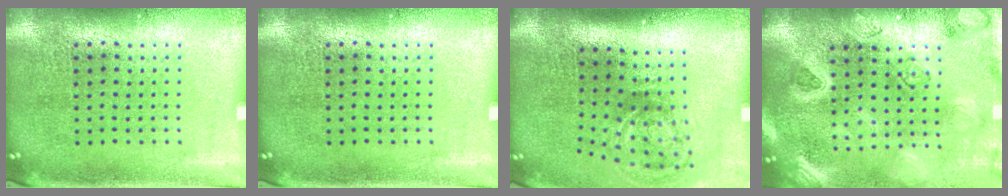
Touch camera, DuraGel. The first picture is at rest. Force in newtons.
{"total": 0.0}
{"total": 2.1, "press": 1.2, "slide": 1.7}
{"total": 3.5, "press": 3.0, "slide": 1.8}